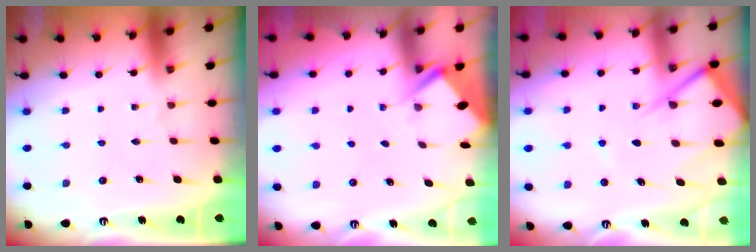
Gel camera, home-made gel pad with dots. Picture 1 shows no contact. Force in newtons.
{"total": 2.8, "press": 2.8, "slide": 0.3}
{"total": 10.9, "press": 10.8, "slide": 1.3}